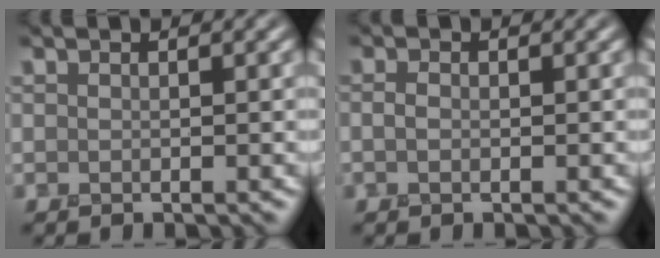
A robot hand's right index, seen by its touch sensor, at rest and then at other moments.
{"total": 0.7, "force": [-0.3, 0.4, 0.5], "torque": [-0.014, -0.001, -0.009]}